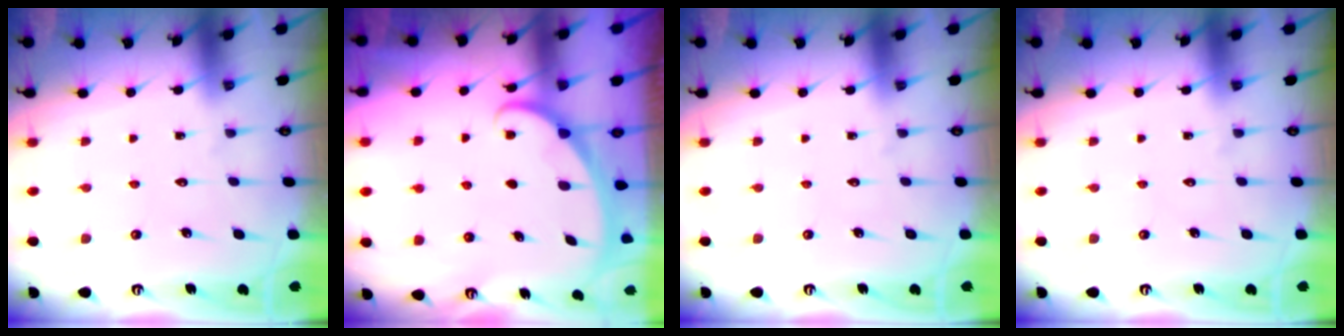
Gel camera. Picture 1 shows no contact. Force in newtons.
{"total": 3.4, "press": 3.4, "slide": 0.2}
{"total": 0.0}
{"total": 0.0}